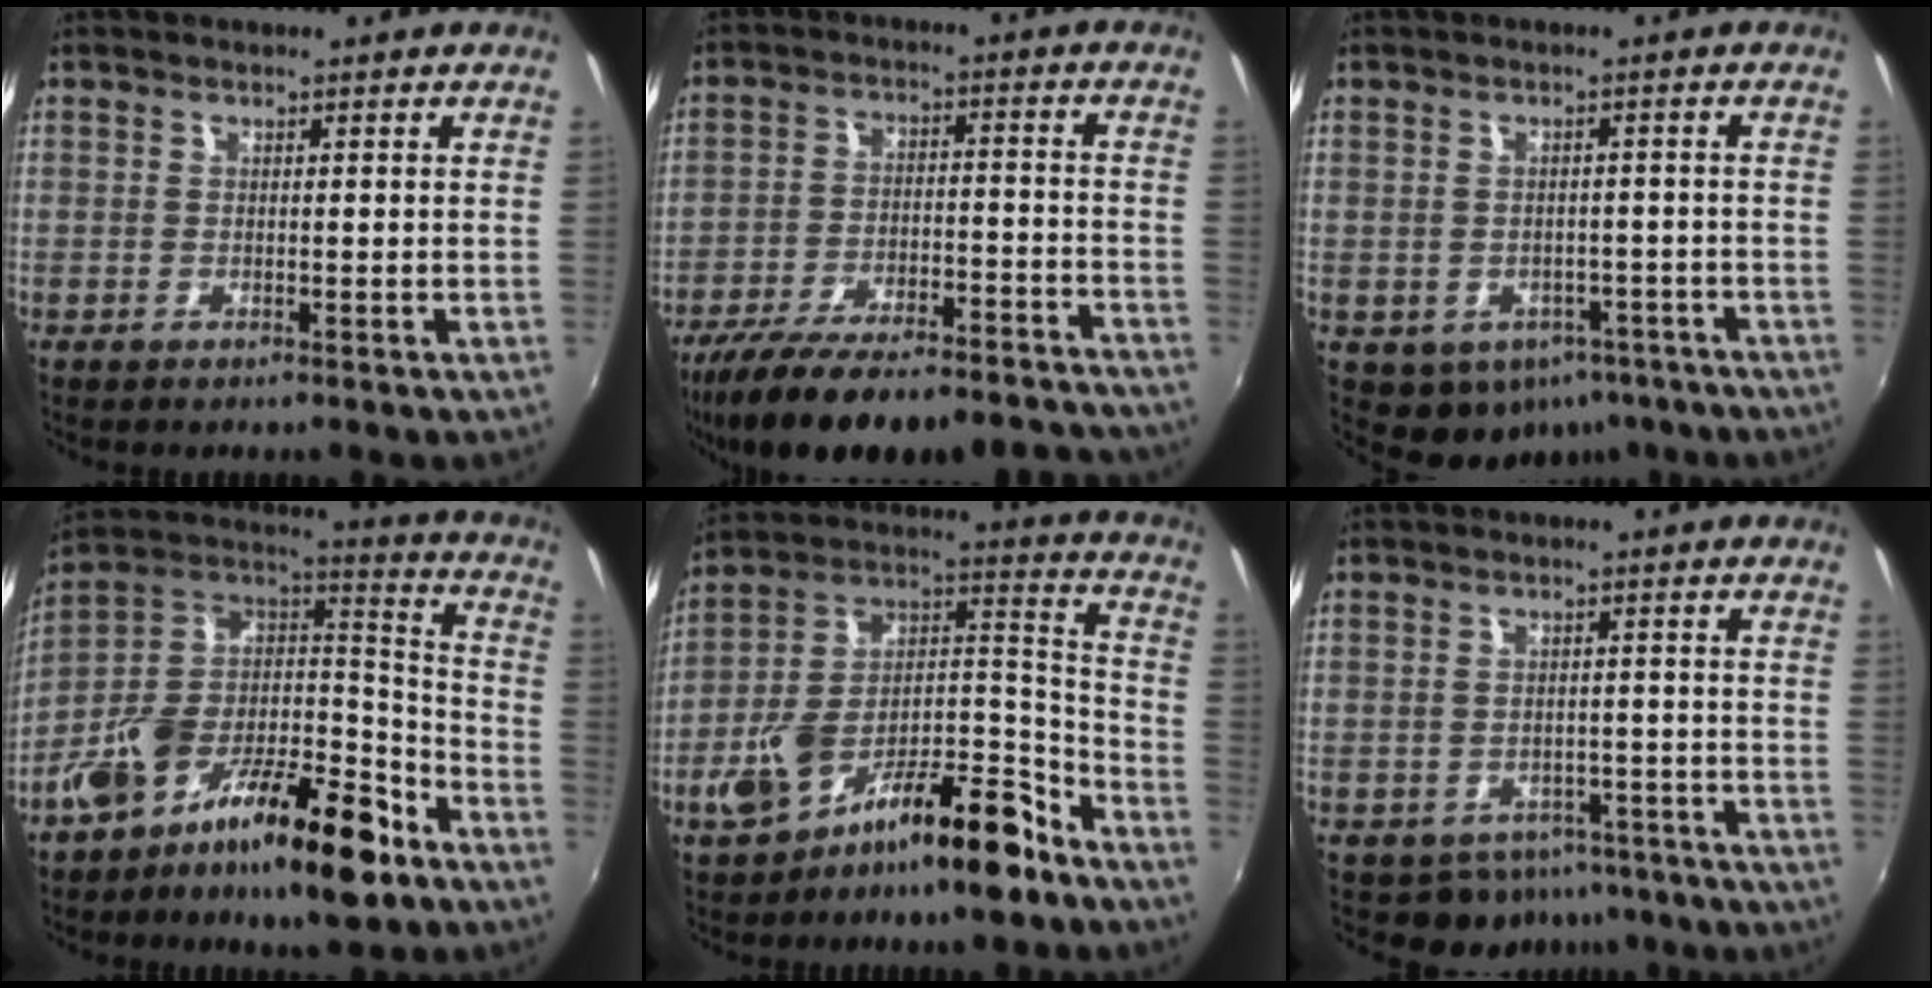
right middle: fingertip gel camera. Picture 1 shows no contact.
{"total": 25.3, "force": [-21.7, 6.1, 11.4], "torque": [-0.207, -0.026, -0.299]}
{"total": 9.1, "force": [-5.0, 6.7, 3.6], "torque": [-0.080, 0.001, -0.042]}
{"total": 20.3, "force": [-12.3, 8.3, 13.9], "torque": [-0.228, 0.023, -0.204]}
{"total": 17.1, "force": [-11.2, 6.0, 11.4], "torque": [-0.181, 0.036, -0.176]}
{"total": 7.5, "force": [-5.1, 5.1, 2.1], "torque": [-0.046, 0.008, -0.055]}